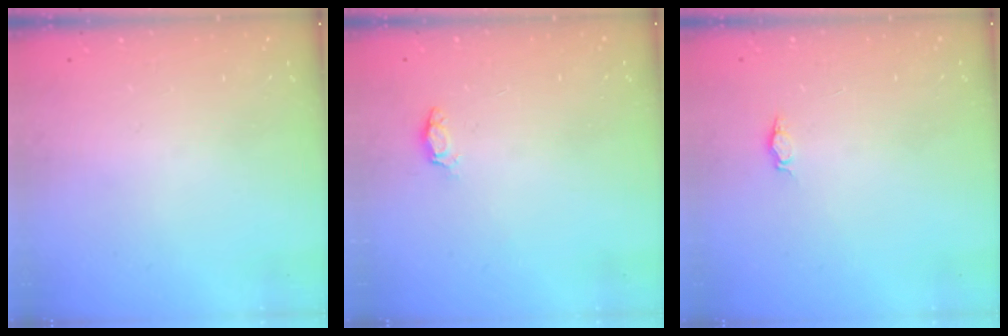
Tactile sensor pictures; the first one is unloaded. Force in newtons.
{"total": 3.5, "press": 3.5, "slide": 0.4}
{"total": 3.4, "press": 3.4, "slide": 0.3}